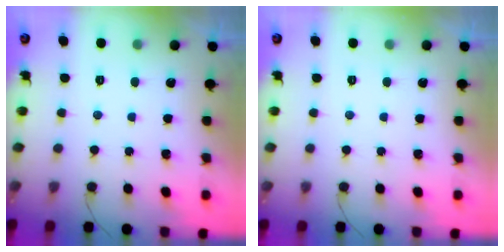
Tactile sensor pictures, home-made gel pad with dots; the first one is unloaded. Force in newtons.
{"total": 0.0}